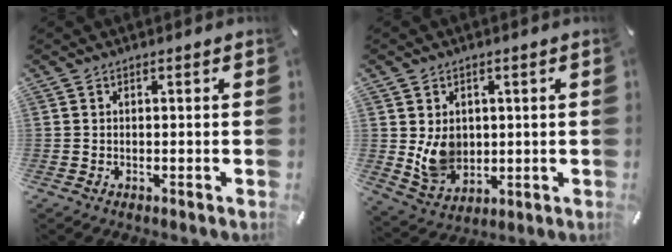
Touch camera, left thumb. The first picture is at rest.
{"total": 8.3, "force": [1.3, 7.2, 3.9], "torque": [-0.076, -0.010, 0.023]}